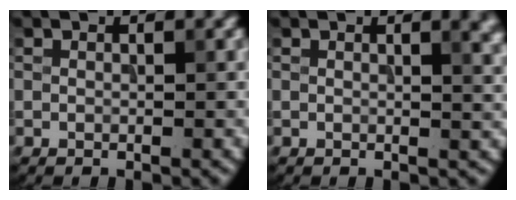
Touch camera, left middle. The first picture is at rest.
{"total": 2.3, "force": [1.2, 0.7, 1.8], "torque": [-0.019, -0.001, 0.019]}